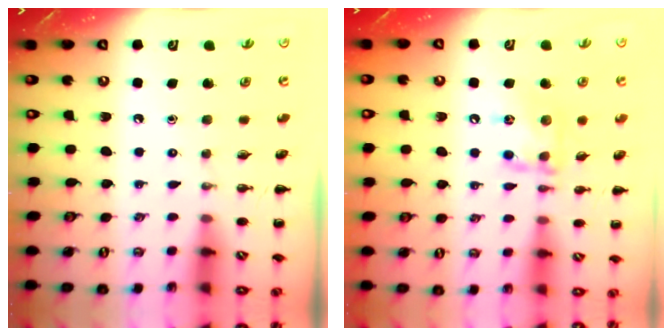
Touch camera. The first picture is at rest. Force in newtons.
{"total": 12.4, "press": 12.4, "slide": 1.2}